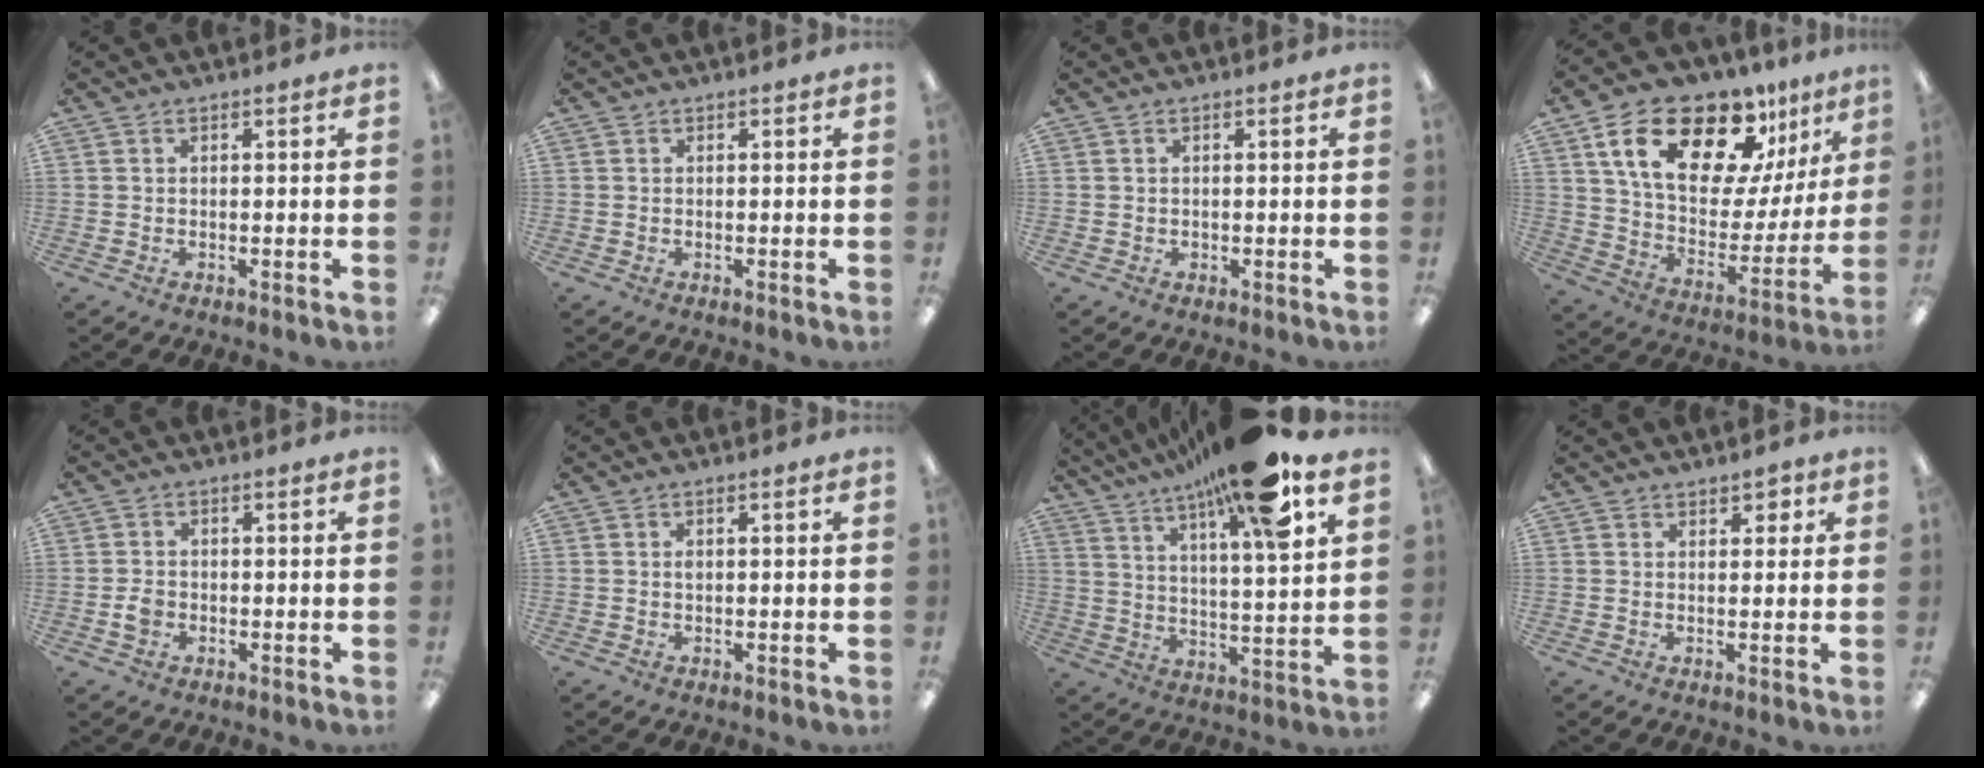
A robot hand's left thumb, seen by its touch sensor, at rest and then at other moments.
{"total": 0.0}
{"total": 0.7, "force": [0.1, 0.5, 0.5], "torque": [-0.009, 0.005, 0.001]}
{"total": 22.8, "force": [14.5, 10.9, 13.9], "torque": [-0.232, -0.083, 0.250]}
{"total": 2.6, "force": [-0.5, 2.0, 1.6], "torque": [-0.028, 0.005, -0.010]}
{"total": 1.0, "force": [0.2, 0.4, 0.9], "torque": [-0.019, 0.003, 0.002]}
{"total": 16.3, "force": [11.9, 2.1, 10.9], "torque": [-0.191, -0.061, 0.188]}
{"total": 2.1, "force": [1.5, 1.2, 0.8], "torque": [0.001, -0.005, 0.023]}